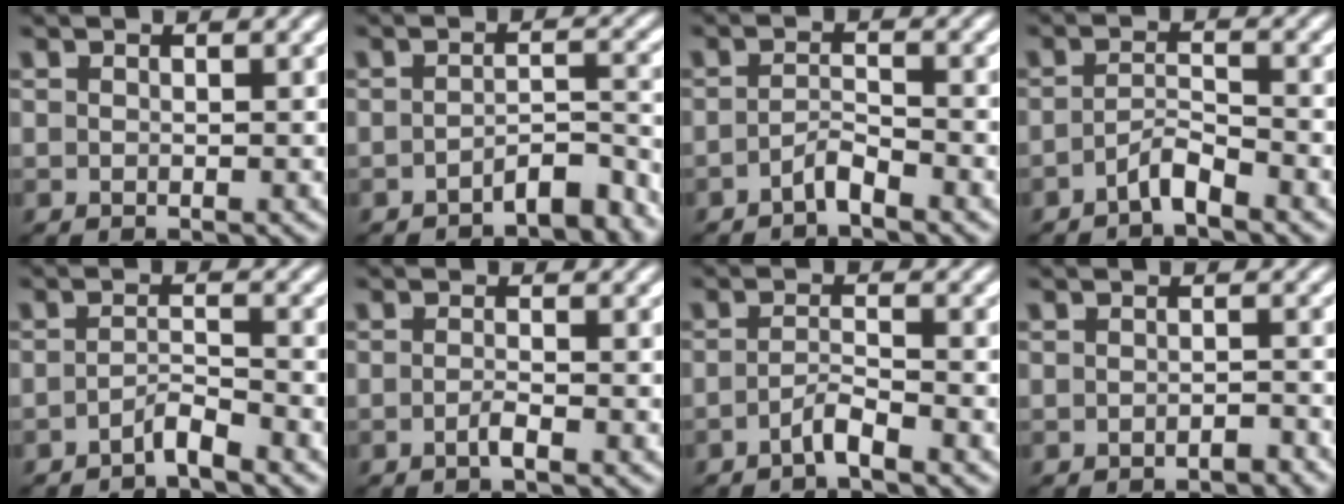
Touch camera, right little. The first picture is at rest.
{"total": 3.9, "force": [-3.5, 0.3, 1.5], "torque": [-0.006, -0.012, -0.054]}
{"total": 2.1, "force": [-2.0, -0.1, 0.8], "torque": [-0.006, -0.011, -0.032]}
{"total": 2.7, "force": [-2.4, 0.3, 1.2], "torque": [-0.012, -0.009, -0.040]}
{"total": 2.3, "force": [-2.1, -0.1, 0.9], "torque": [-0.005, -0.009, -0.037]}
{"total": 1.2, "force": [-1.0, -0.4, 0.6], "torque": [-0.006, -0.002, -0.021]}
{"total": 2.1, "force": [-1.9, -0.3, 1.0], "torque": [-0.010, -0.010, -0.031]}
{"total": 1.5, "force": [-1.5, -0.3, 0.0], "torque": [0.005, -0.004, -0.023]}